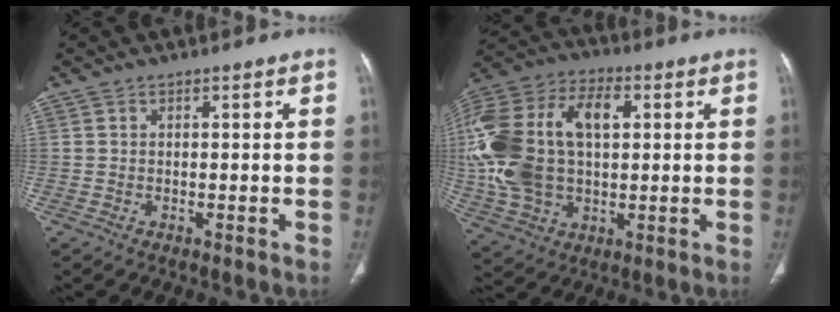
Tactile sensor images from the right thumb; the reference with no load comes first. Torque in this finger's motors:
{"motor_torque": [2.51, 2.50, 2.37, 0.40, 0.51]}